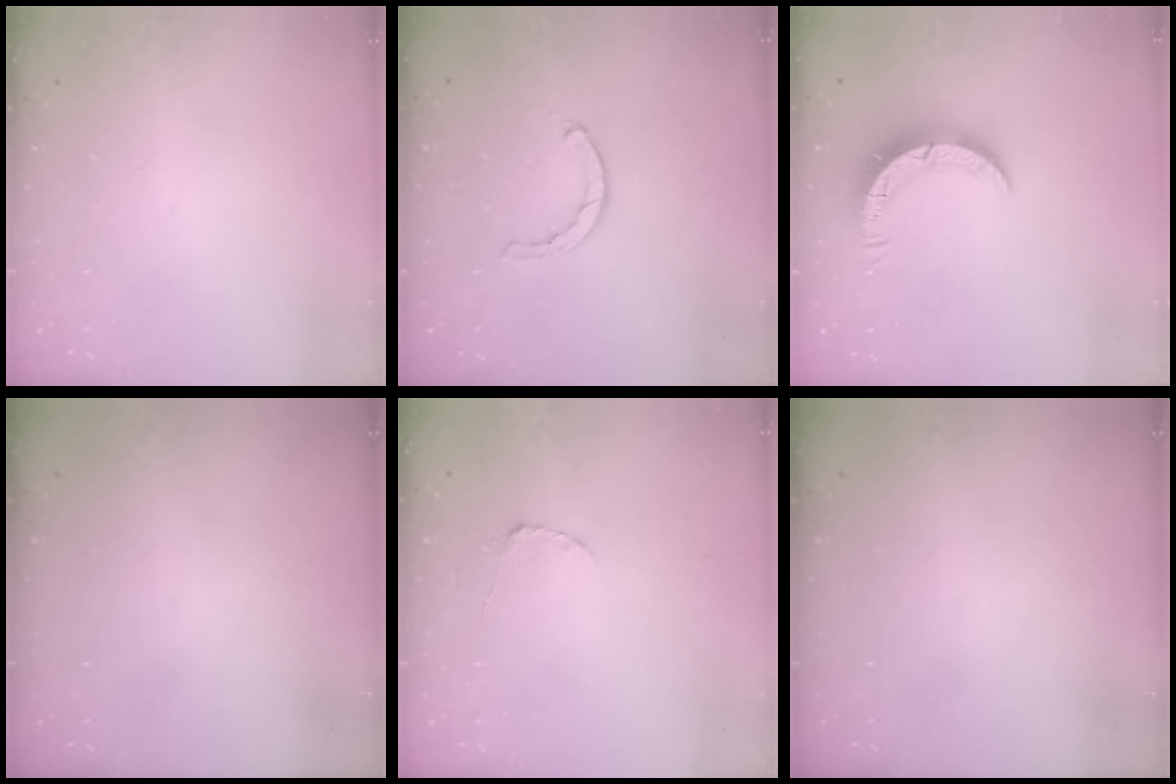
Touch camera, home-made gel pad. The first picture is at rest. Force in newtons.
{"total": 1.6, "press": 1.5, "slide": 0.4}
{"total": 8.2, "press": 8.2, "slide": 0.2}
{"total": 0.0}
{"total": 2.2, "press": 2.2, "slide": 0.3}
{"total": 0.0}